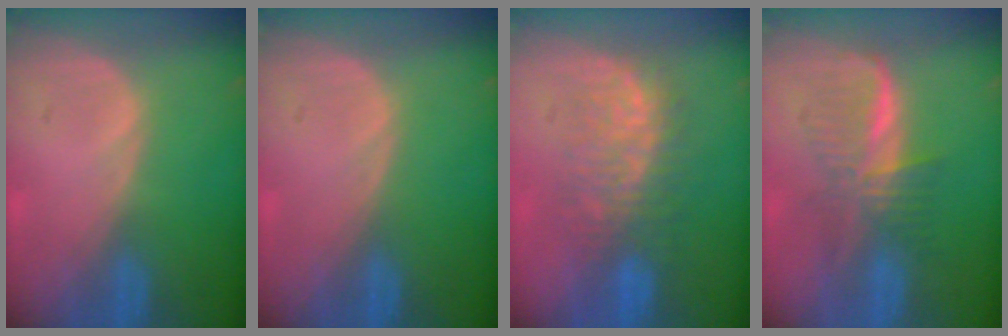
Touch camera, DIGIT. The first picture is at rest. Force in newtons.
{"total": 0.0}
{"total": 7.6, "press": 7.5, "slide": 1.2}
{"total": 6.0, "press": 5.9, "slide": 0.7}